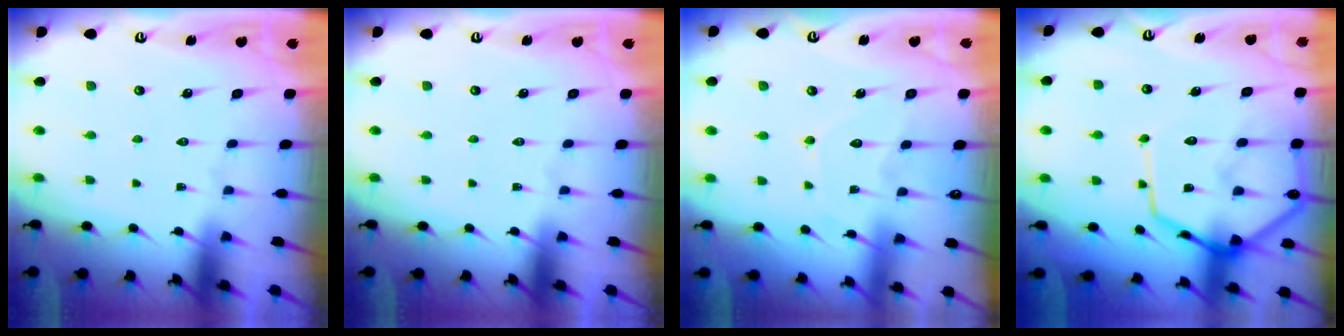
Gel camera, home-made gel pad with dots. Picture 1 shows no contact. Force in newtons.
{"total": 0.0}
{"total": 7.7, "press": 7.6, "slide": 0.9}
{"total": 14.6, "press": 14.5, "slide": 1.4}